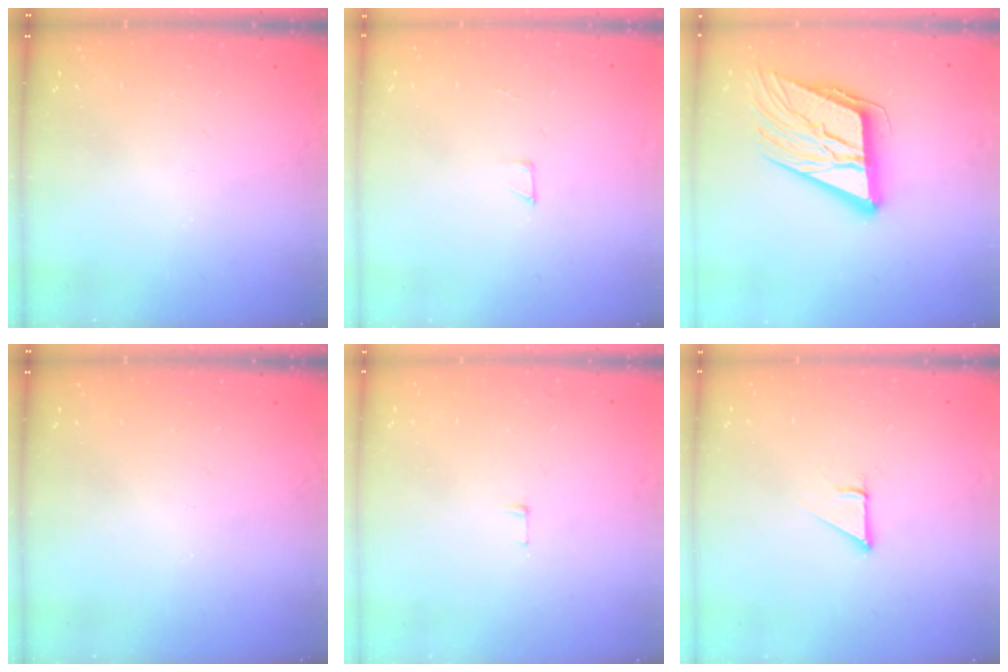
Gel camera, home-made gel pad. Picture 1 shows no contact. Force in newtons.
{"total": 2.0, "press": 2.0, "slide": 0.0}
{"total": 19.0, "press": 18.5, "slide": 4.3}
{"total": 0.0}
{"total": 3.8, "press": 3.8, "slide": 0.3}
{"total": 1.6, "press": 1.6, "slide": 0.2}